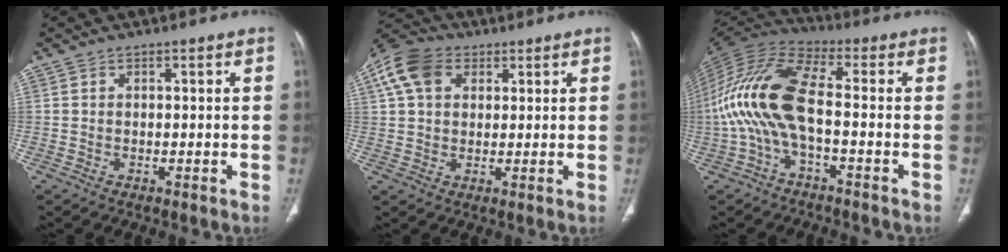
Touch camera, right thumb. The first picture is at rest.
{"total": 10.7, "force": [4.0, 7.6, 6.4], "torque": [-0.119, 0.015, 0.067]}
{"total": 14.7, "force": [-2.2, 5.5, 13.4], "torque": [-0.290, 0.041, -0.053]}